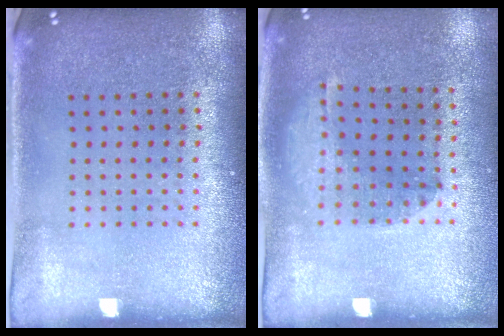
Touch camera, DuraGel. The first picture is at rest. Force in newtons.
{"total": 1.0, "press": 1.0, "slide": 0.2}